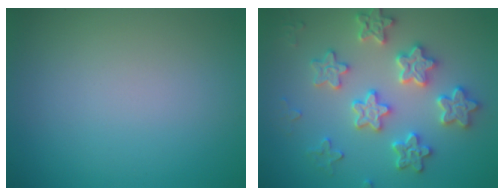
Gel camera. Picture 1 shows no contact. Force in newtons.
{"total": 4.6, "press": 4.5, "slide": 1.0}